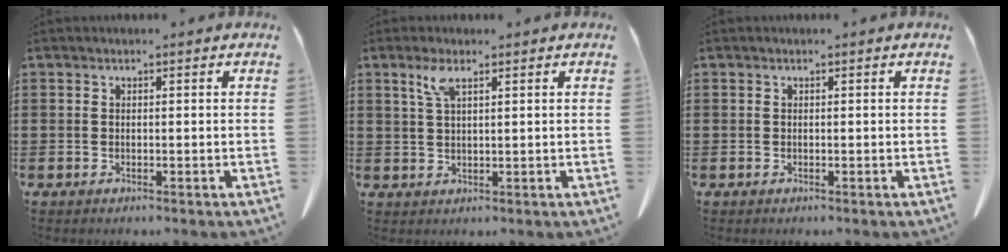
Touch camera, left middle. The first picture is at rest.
{"total": 3.3, "force": [1.9, 0.7, 2.6], "torque": [-0.058, 0.003, 0.034]}
{"total": 0.0}